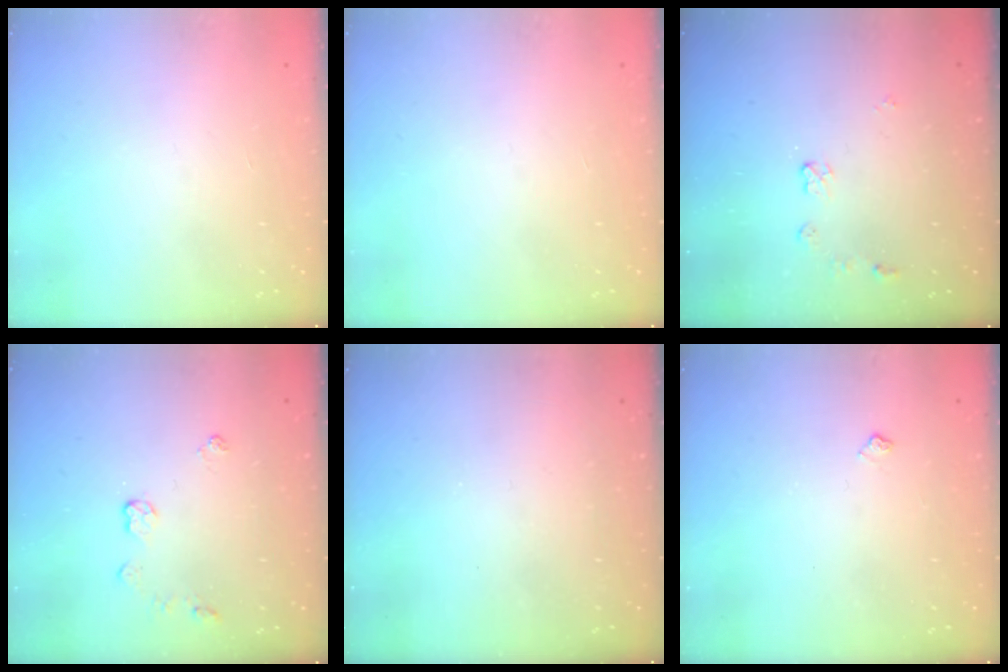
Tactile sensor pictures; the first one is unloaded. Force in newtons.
{"total": 0.0}
{"total": 5.2, "press": 5.2, "slide": 0.5}
{"total": 3.6, "press": 3.6, "slide": 0.4}
{"total": 0.0}
{"total": 3.6, "press": 3.5, "slide": 0.7}